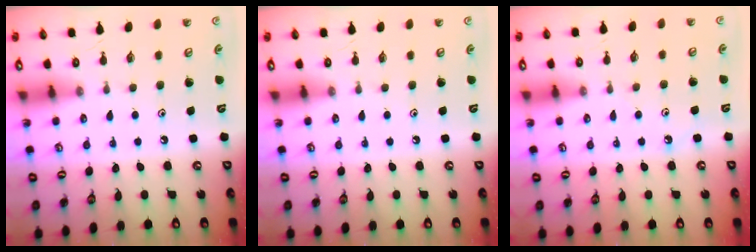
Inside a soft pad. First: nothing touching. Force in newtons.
{"total": 0.0}
{"total": 4.0, "press": 3.9, "slide": 0.5}